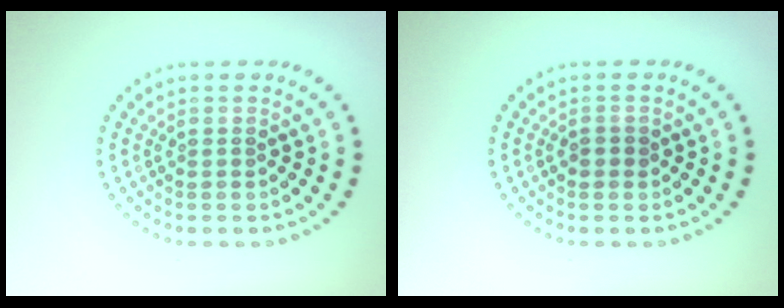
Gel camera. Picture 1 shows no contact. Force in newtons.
{"total": 1.0, "press": 1.0, "slide": 0.1}